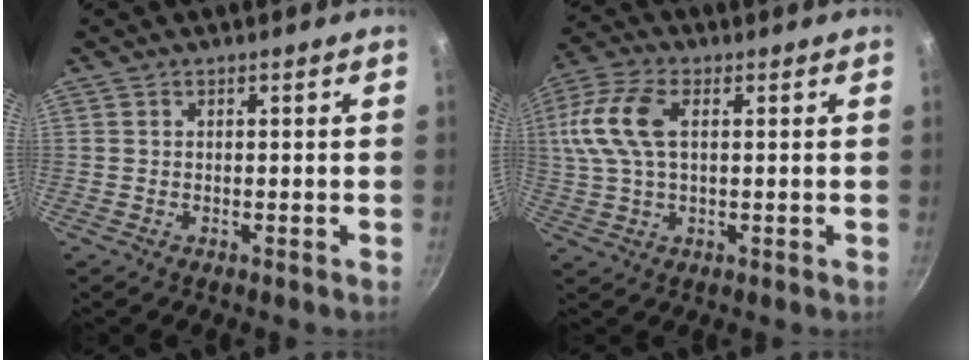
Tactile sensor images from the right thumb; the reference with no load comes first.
{"total": 13.0, "force": [2.7, 7.2, 10.5], "torque": [-0.222, 0.021, 0.042]}